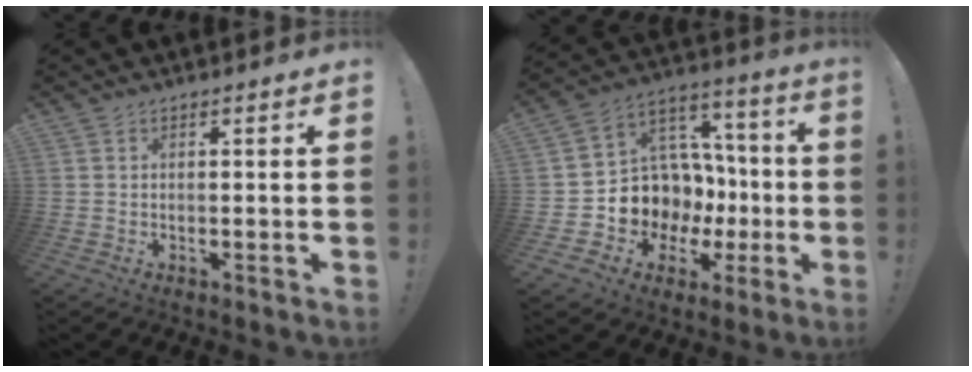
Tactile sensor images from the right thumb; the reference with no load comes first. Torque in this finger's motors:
{"motor_torque": [0.20, 0.19, 0.00, 0.00, 0.04]}